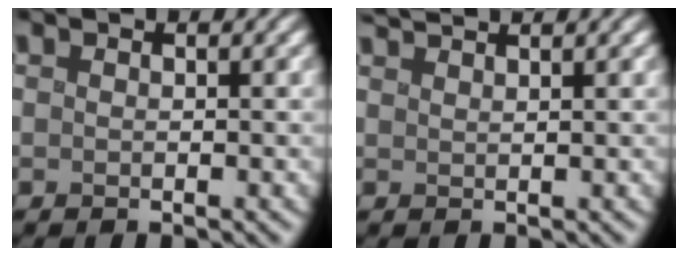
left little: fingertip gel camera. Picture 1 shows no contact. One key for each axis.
{"total": 2.3, "fx": 2.1, "fy": 0.2, "fz": 0.8, "tx": -0.003, "ty": 0.012, "tz": 0.026}